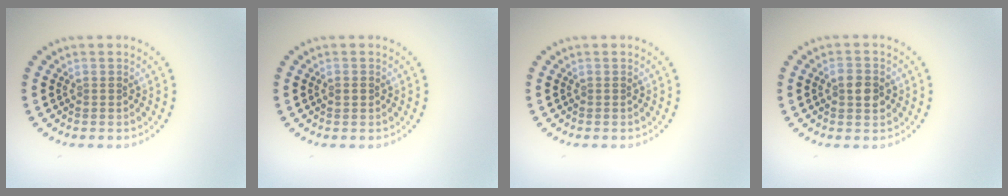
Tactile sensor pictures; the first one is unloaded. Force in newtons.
{"total": 1.0, "press": 1.0, "slide": 0.0}
{"total": 0.0}
{"total": 2.6, "press": 2.6, "slide": 0.1}